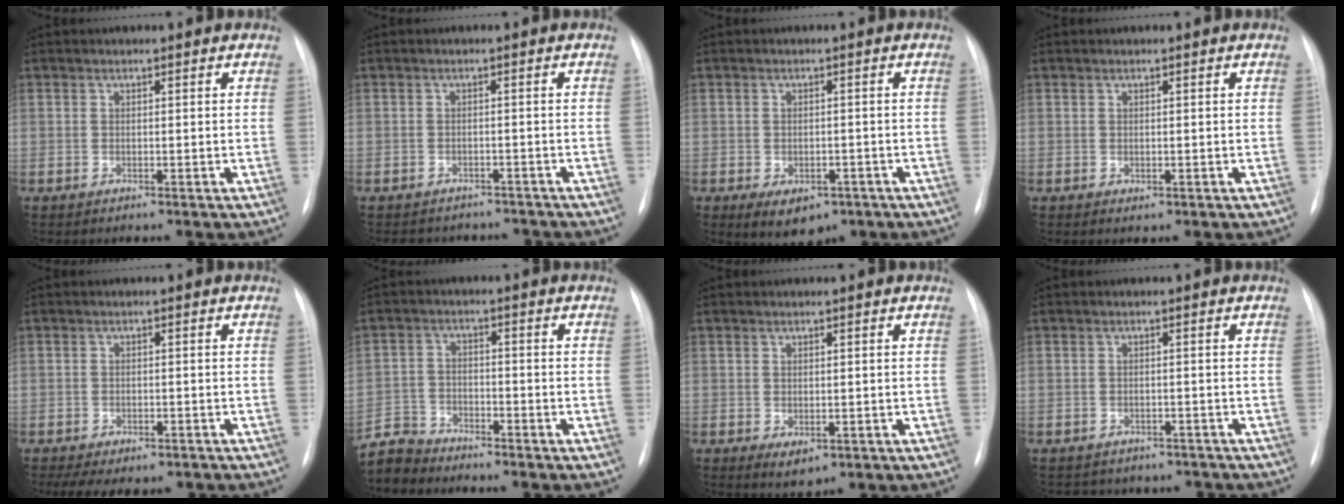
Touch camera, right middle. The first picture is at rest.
{"total": 6.9, "force": [-6.3, 2.7, 0.6], "torque": [-0.006, 0.011, -0.071]}
{"total": 6.5, "force": [-3.7, 3.9, 3.6], "torque": [-0.051, 0.001, -0.042]}
{"total": 0.6, "force": [-0.1, 0.4, 0.4], "torque": [-0.007, -0.001, 0.003]}
{"total": 8.3, "force": [-6.1, 4.1, 3.7], "torque": [-0.053, 0.005, -0.079]}
{"total": 5.7, "force": [-5.5, 1.3, -0.6], "torque": [0.015, -0.001, -0.109]}
{"total": 2.8, "force": [-1.0, 1.6, 2.0], "torque": [-0.028, -0.005, -0.003]}
{"total": 7.2, "force": [-6.4, 3.4, 0.5], "torque": [-0.004, 0.016, -0.067]}